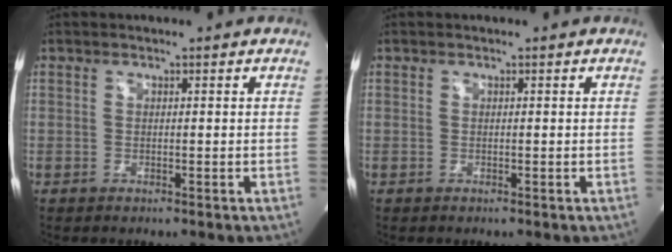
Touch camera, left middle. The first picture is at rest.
{"total": 0.0}